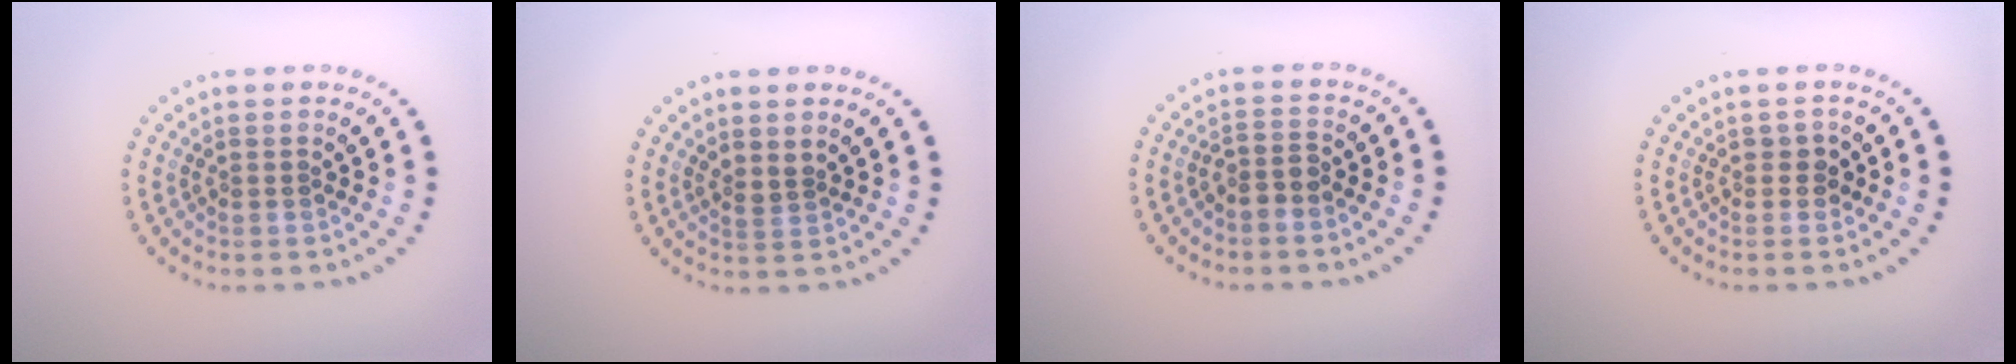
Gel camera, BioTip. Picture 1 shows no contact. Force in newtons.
{"total": 0.9, "press": 0.6, "slide": 0.7}
{"total": 1.5, "press": 1.2, "slide": 0.8}
{"total": 1.1, "press": 1.0, "slide": 0.5}